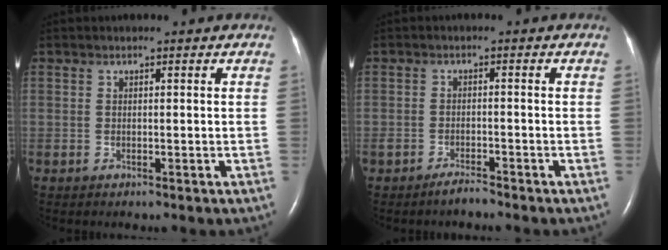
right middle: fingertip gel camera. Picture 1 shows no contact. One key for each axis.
{"total": 1.9, "fx": -1.8, "fy": 0.1, "fz": 0.6, "tx": -0.014, "ty": -0.003, "tz": -0.031}